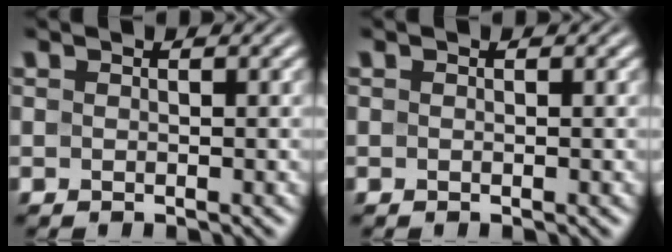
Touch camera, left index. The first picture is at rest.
{"total": 0.0}